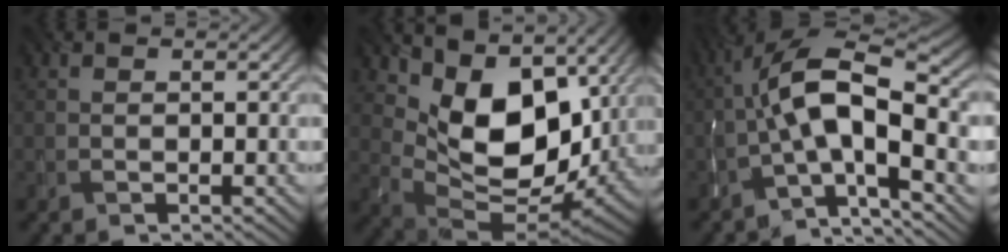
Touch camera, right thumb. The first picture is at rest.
{"total": 13.2, "force": [4.8, 8.0, 9.4], "torque": [-0.161, -0.014, 0.099]}
{"total": 12.9, "force": [-2.3, 4.5, 11.9], "torque": [-0.215, 0.017, -0.054]}